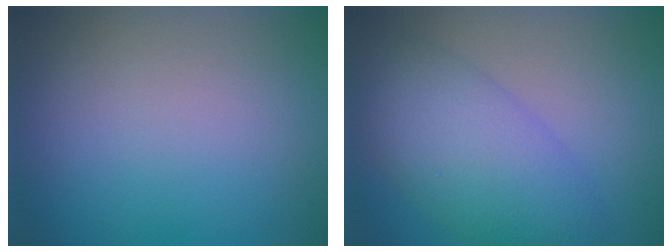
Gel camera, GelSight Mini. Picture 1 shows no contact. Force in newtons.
{"total": 4.8, "press": 4.8, "slide": 0.2}